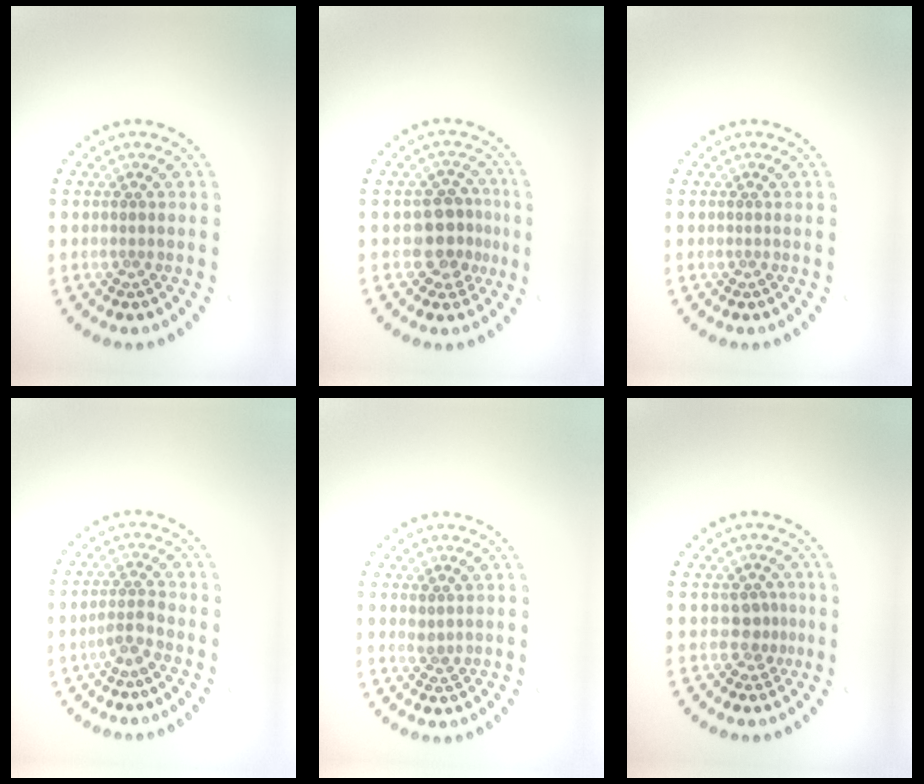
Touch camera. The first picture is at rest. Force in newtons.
{"total": 3.5, "press": 3.1, "slide": 1.5}
{"total": 0.0}
{"total": 1.9, "press": 1.4, "slide": 1.3}
{"total": 1.3, "press": 1.1, "slide": 0.6}
{"total": 1.7, "press": 1.2, "slide": 1.2}